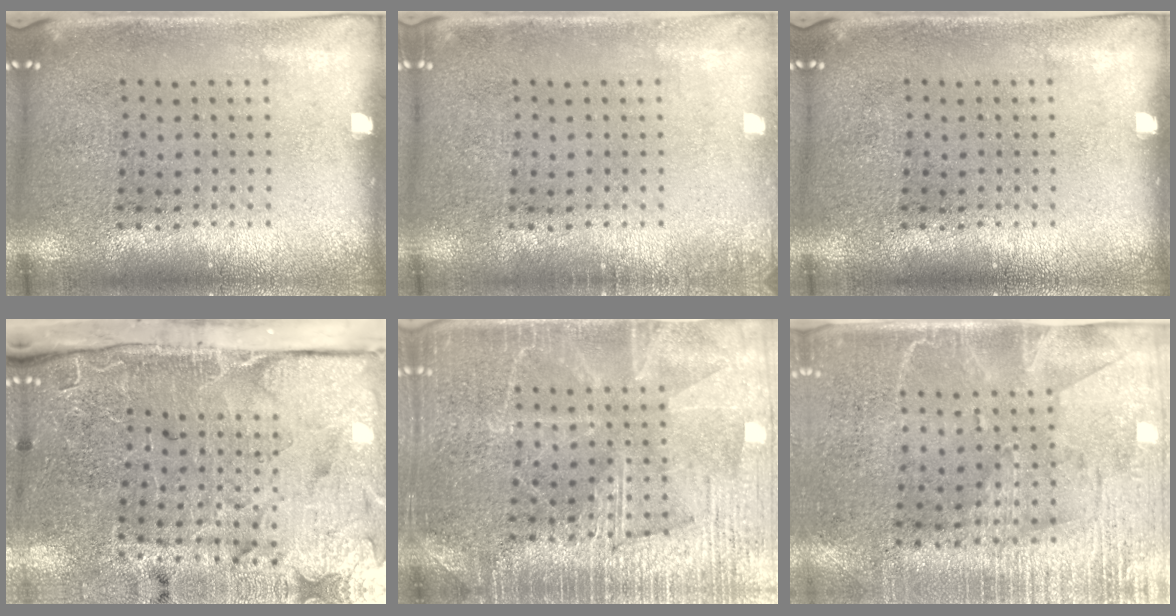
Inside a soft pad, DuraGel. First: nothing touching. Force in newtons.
{"total": 0.7, "press": 0.6, "slide": 0.2}
{"total": 0.0}
{"total": 5.1, "press": 4.0, "slide": 3.2}
{"total": 3.7, "press": 3.6, "slide": 0.7}
{"total": 2.9, "press": 2.6, "slide": 1.4}